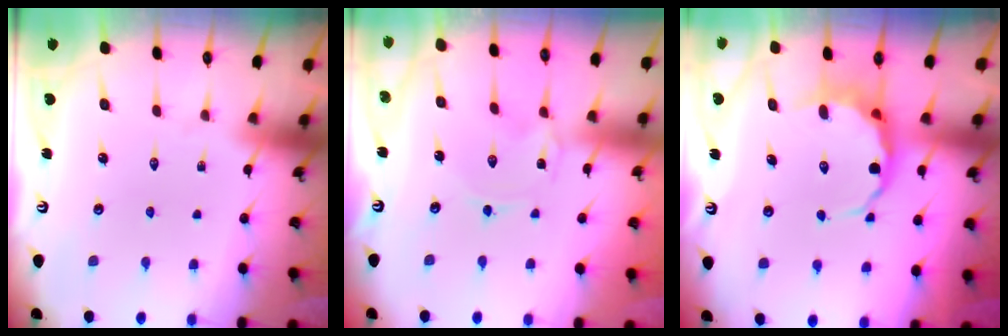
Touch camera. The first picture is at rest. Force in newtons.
{"total": 0.0}
{"total": 6.4, "press": 6.2, "slide": 1.6}